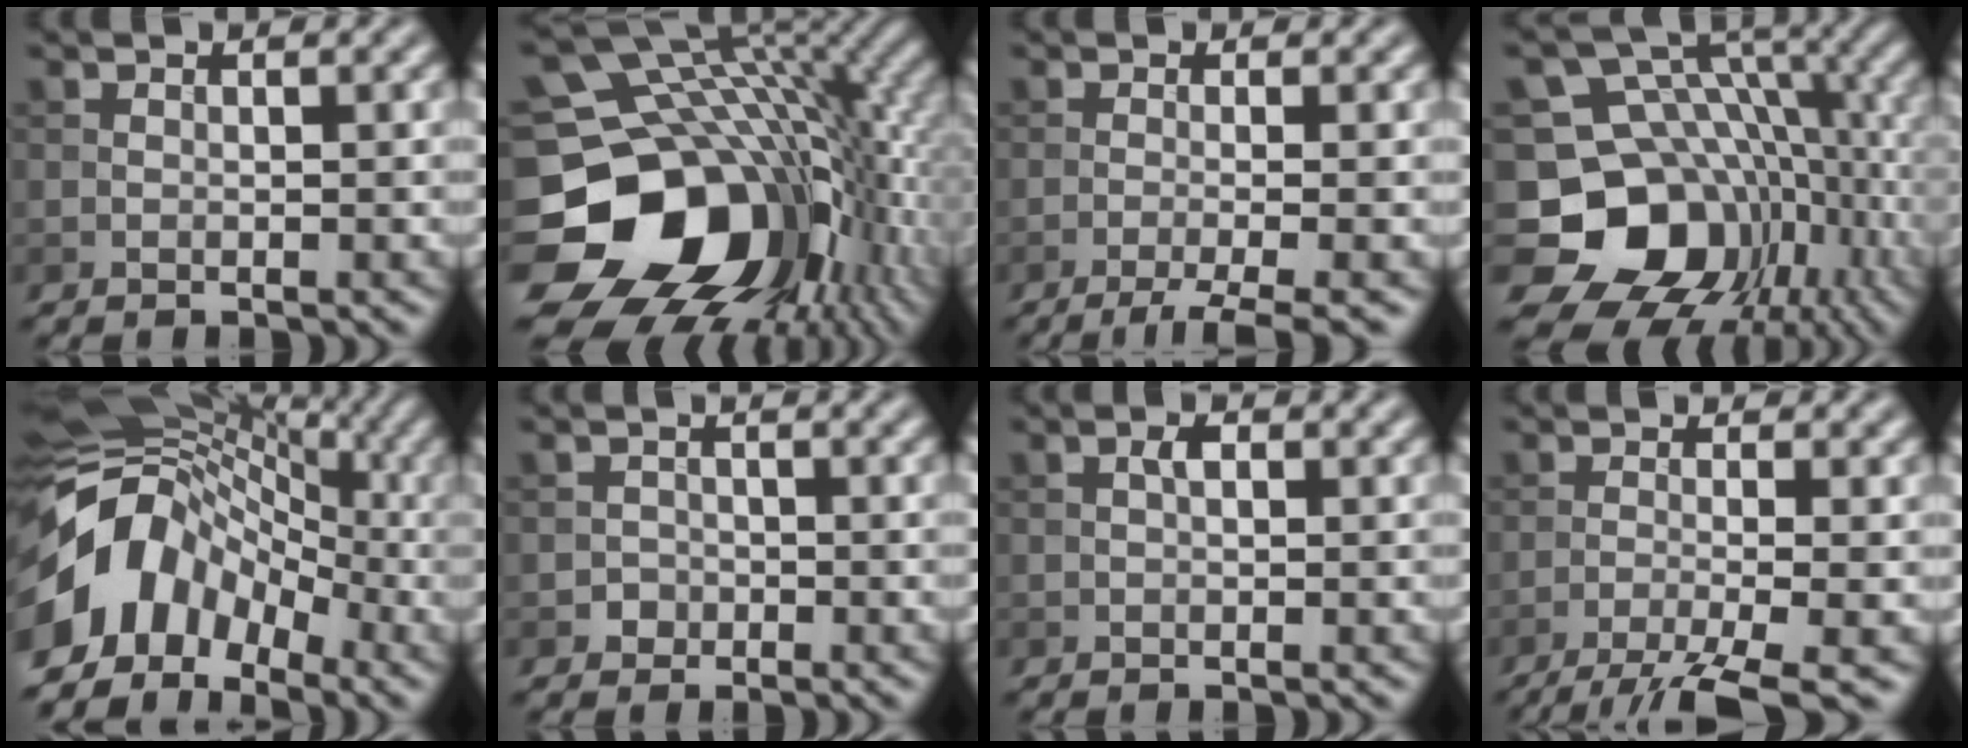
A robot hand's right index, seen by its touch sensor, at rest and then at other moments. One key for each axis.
{"total": 19.1, "fx": -4.2, "fy": 14.7, "fz": 11.5, "tx": -0.238, "ty": -0.033, "tz": -0.051}
{"total": 3.9, "fx": -2.2, "fy": 0.7, "fz": 3.2, "tx": -0.044, "ty": 0.000, "tz": -0.046}
{"total": 13.8, "fx": -4.4, "fy": 11.1, "fz": 6.8, "tx": -0.132, "ty": -0.010, "tz": -0.080}
{"total": 11.2, "fx": -3.7, "fy": 8.1, "fz": 6.8, "tx": -0.119, "ty": 0.015, "tz": -0.084}
{"total": 1.1, "fx": -0.5, "fy": 1.0, "fz": 0.1, "tx": 0.009, "ty": 0.001, "tz": -0.009}
{"total": 1.1, "fx": 0.2, "fy": 0.5, "fz": 1.0, "tx": -0.016, "ty": 0.002, "tz": 0.002}
{"total": 6.3, "fx": -4.1, "fy": 1.1, "fz": 4.7, "tx": -0.070, "ty": -0.007, "tz": -0.079}